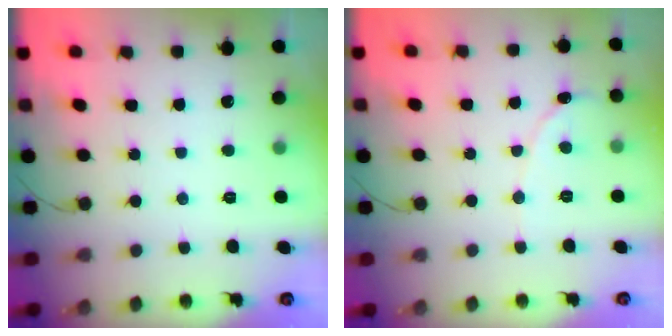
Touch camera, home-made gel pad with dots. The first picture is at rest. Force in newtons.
{"total": 2.1, "press": 2.1, "slide": 0.2}